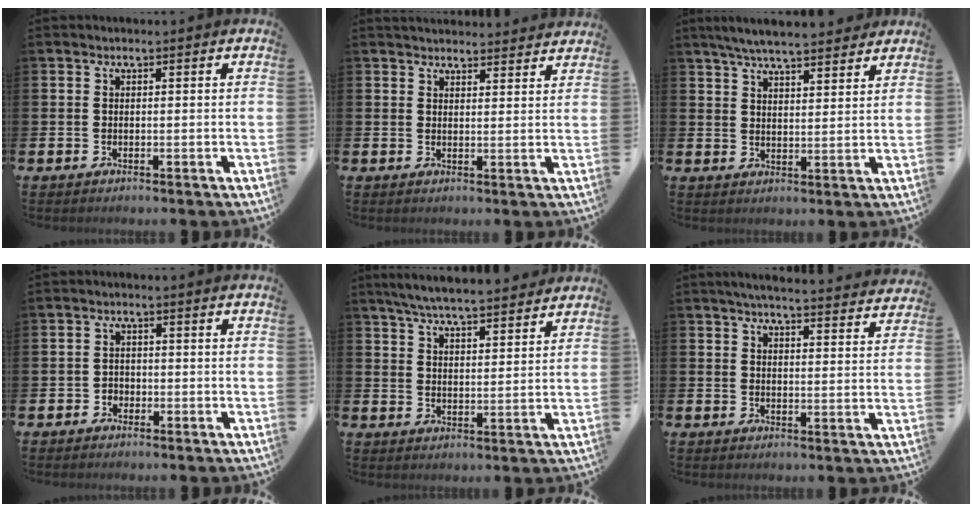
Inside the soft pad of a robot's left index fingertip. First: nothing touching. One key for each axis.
{"total": 3.3, "fx": 3.2, "fy": 0.5, "fz": 0.0, "tx": 0.005, "ty": -0.023, "tz": 0.057}
{"total": 6.1, "fx": 5.8, "fy": 0.7, "fz": 1.8, "tx": -0.046, "ty": -0.024, "tz": 0.104}
{"total": 1.6, "fx": -0.9, "fy": 1.3, "fz": 0.2, "tx": -0.004, "ty": 0.002, "tz": -0.021}
{"total": 6.3, "fx": 6.1, "fy": 0.3, "fz": 1.6, "tx": -0.044, "ty": -0.033, "tz": 0.107}
{"total": 4.7, "fx": 4.5, "fy": -0.1, "fz": 1.2, "tx": -0.023, "ty": -0.031, "tz": 0.076}